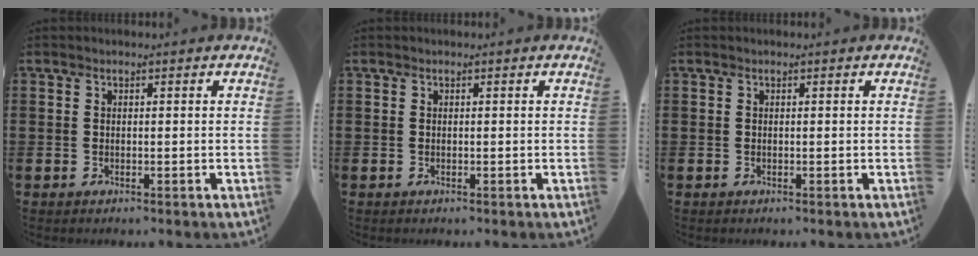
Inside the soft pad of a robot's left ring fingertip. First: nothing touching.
{"total": 0.0}
{"total": 0.0}